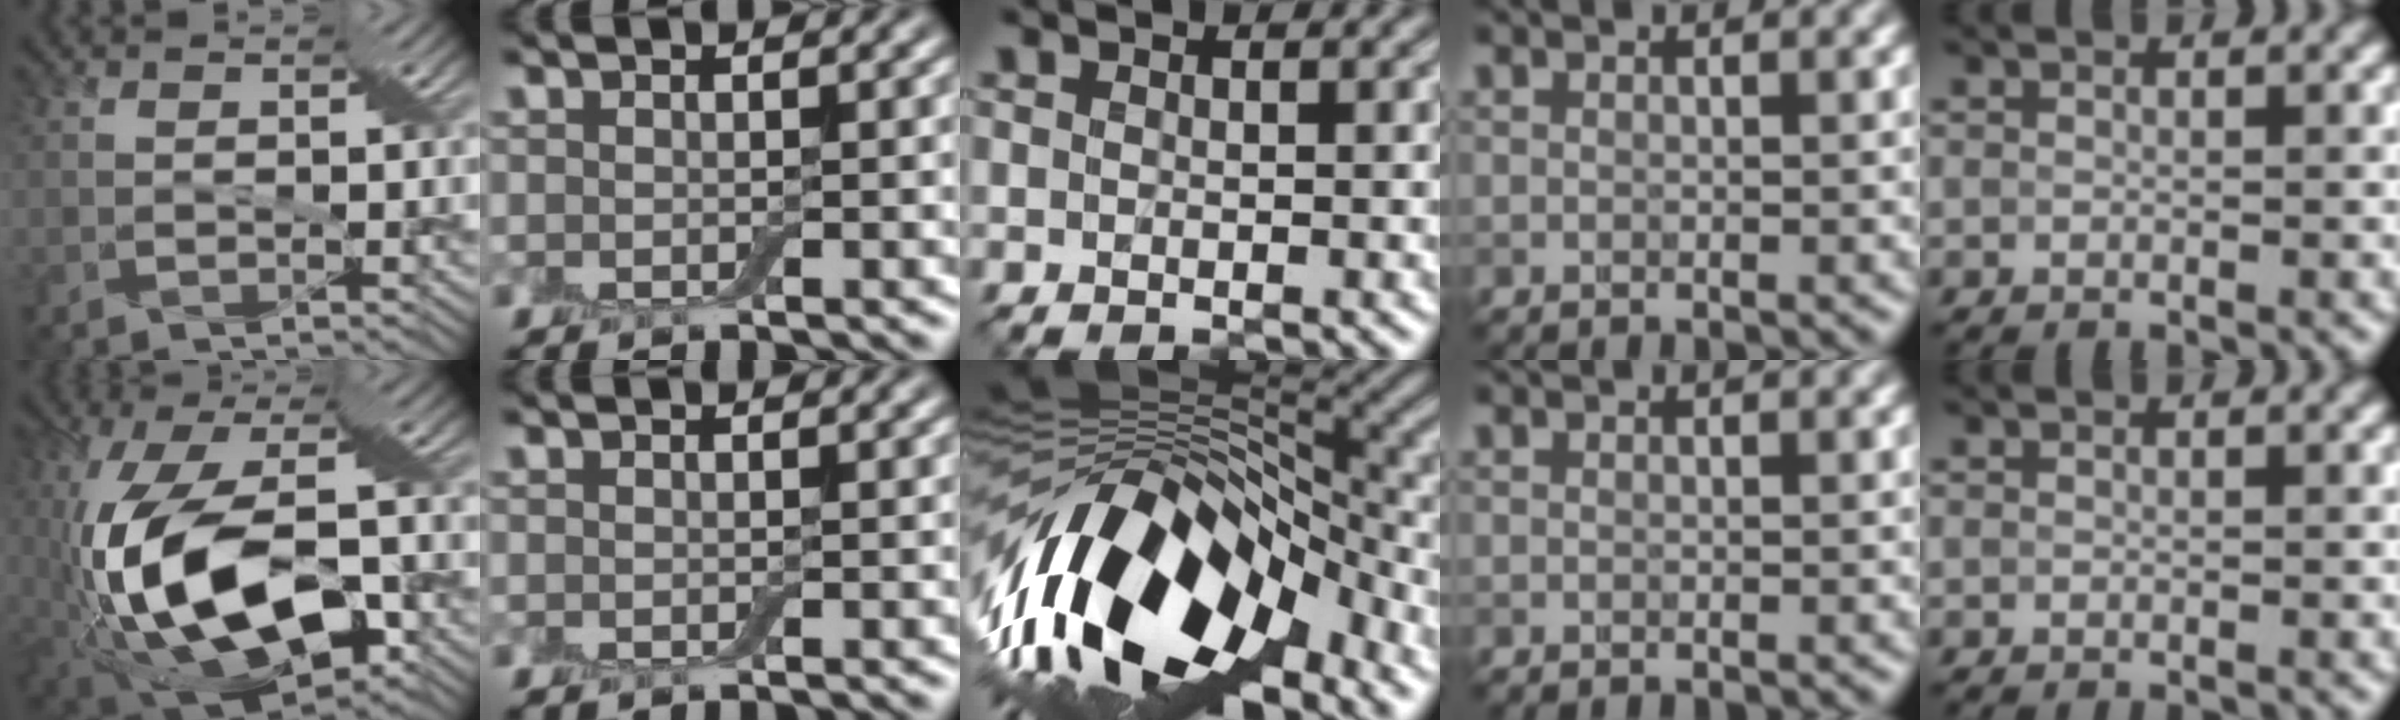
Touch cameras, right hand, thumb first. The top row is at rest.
{"thumb": {"total": 16.3, "force": [-3.4, 8.1, 13.8], "torque": [-0.282, -0.011, -0.054]}, "middle": {"total": 16.0, "force": [-6.6, 7.5, 12.5], "torque": [-0.217, 0.004, -0.115]}}